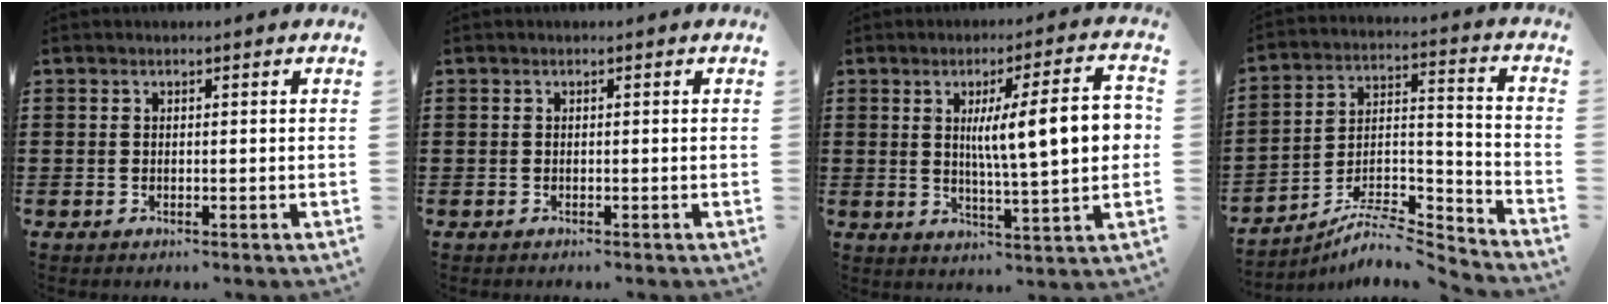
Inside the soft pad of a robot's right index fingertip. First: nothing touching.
{"total": 0.0}
{"total": 11.4, "force": [1.8, 2.1, 11.0], "torque": [-0.178, 0.000, 0.021]}
{"total": 7.1, "force": [-6.4, 1.3, 2.6], "torque": [-0.041, 0.007, -0.128]}